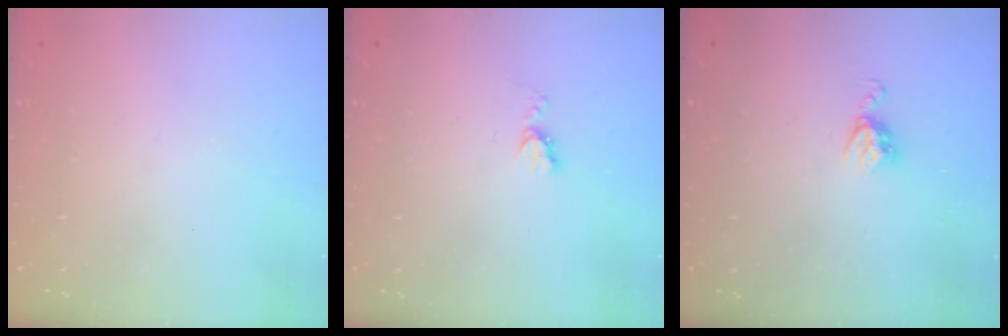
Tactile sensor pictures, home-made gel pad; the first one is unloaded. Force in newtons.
{"total": 5.1, "press": 5.1, "slide": 0.5}
{"total": 5.6, "press": 5.6, "slide": 0.5}